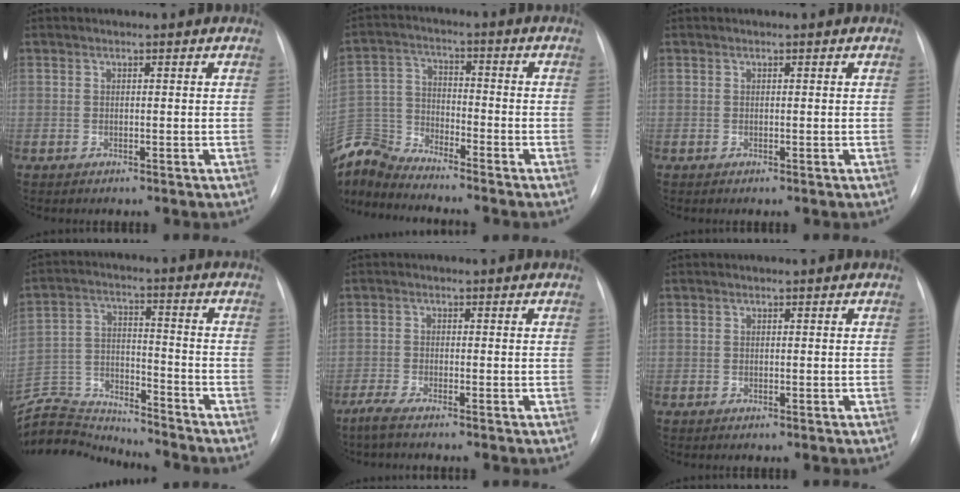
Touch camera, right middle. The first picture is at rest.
{"total": 10.6, "force": [-10.6, 0.6, 0.9], "torque": [-0.032, 0.019, -0.211]}
{"total": 0.0}
{"total": 12.4, "force": [-12.4, 0.0, -0.3], "torque": [0.003, 0.031, -0.219]}
{"total": 3.2, "force": [-2.7, -0.1, 1.7], "torque": [-0.038, -0.009, -0.046]}
{"total": 0.0}